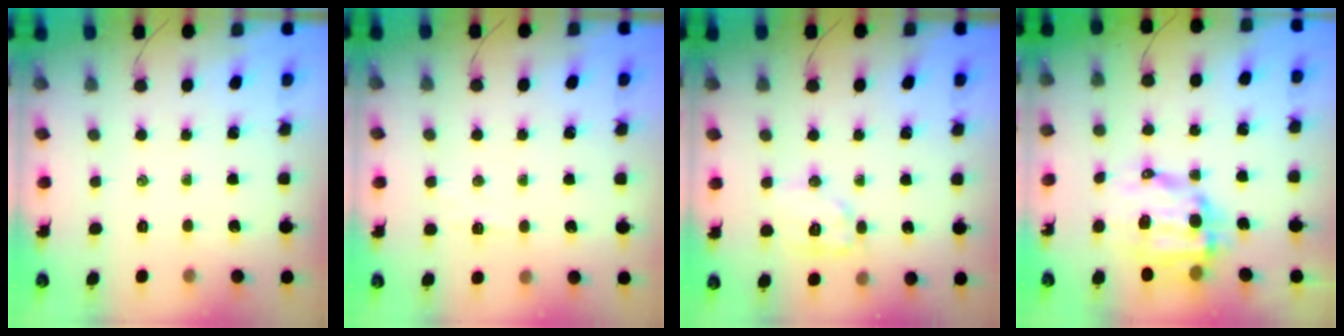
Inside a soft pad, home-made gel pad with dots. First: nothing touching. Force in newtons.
{"total": 2.9, "press": 2.7, "slide": 0.8}
{"total": 10.3, "press": 10.3, "slide": 0.2}
{"total": 12.1, "press": 11.8, "slide": 2.5}